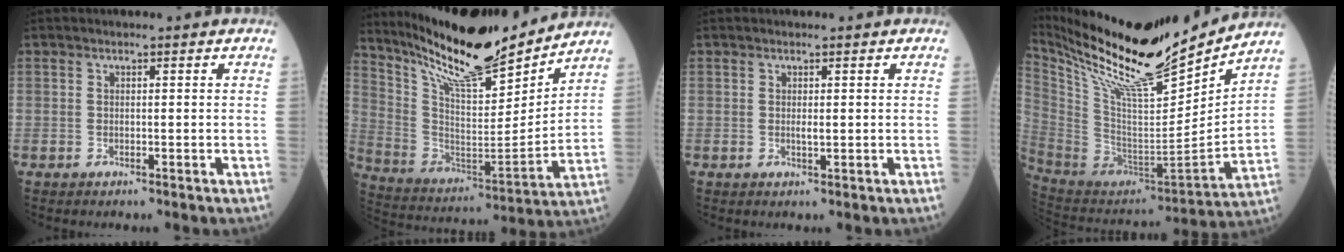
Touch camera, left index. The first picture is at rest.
{"total": 20.5, "force": [18.1, 2.7, 9.3], "torque": [-0.177, -0.023, 0.310]}
{"total": 1.1, "force": [0.2, 0.4, 0.9], "torque": [-0.022, -0.006, 0.005]}
{"total": 26.4, "force": [23.1, 2.3, 12.6], "torque": [-0.238, -0.047, 0.388]}